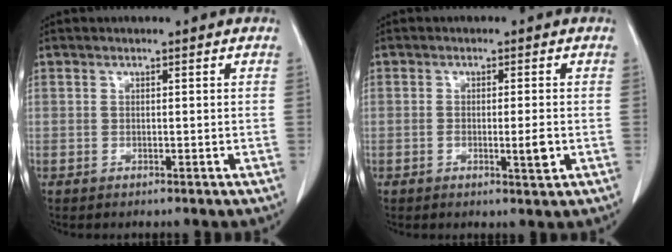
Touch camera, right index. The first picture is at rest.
{"total": 3.0, "force": [-0.6, 0.3, 2.9], "torque": [-0.043, -0.002, -0.006]}